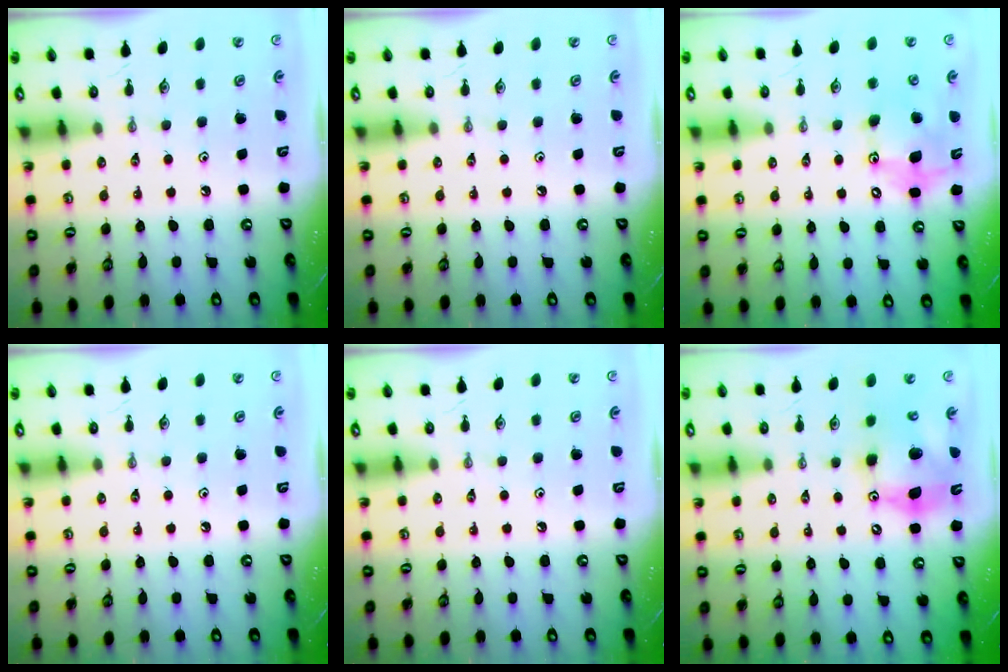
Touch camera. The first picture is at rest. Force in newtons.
{"total": 0.0}
{"total": 12.0, "press": 11.7, "slide": 2.5}
{"total": 0.0}
{"total": 0.0}
{"total": 12.0, "press": 11.8, "slide": 2.6}